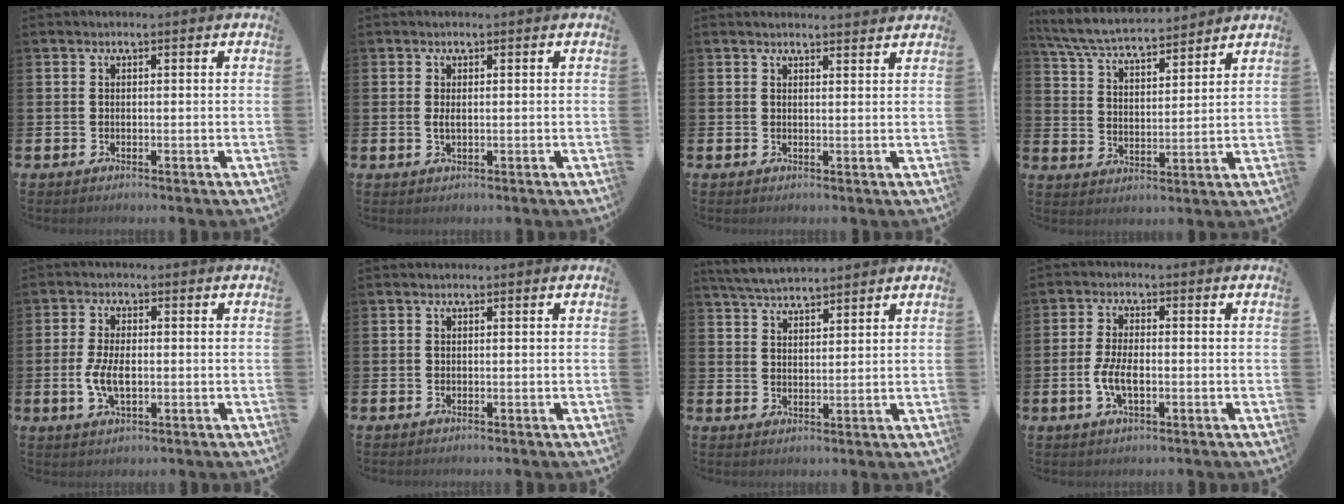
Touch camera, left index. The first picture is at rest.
{"total": 1.1, "force": [0.2, 0.3, 1.0], "torque": [-0.005, -0.004, -0.002]}
{"total": 1.7, "force": [1.7, 0.0, 0.0], "torque": [0.009, -0.012, 0.029]}
{"total": 6.3, "force": [6.0, 0.8, 1.6], "torque": [-0.057, -0.037, 0.104]}
{"total": 4.4, "force": [-0.4, 2.2, 3.8], "torque": [-0.070, 0.000, -0.011]}
{"total": 0.0}
{"total": 4.5, "force": [4.4, 0.3, 0.7], "torque": [-0.031, -0.017, 0.082]}
{"total": 4.5, "force": [-0.9, 2.0, 3.9], "torque": [-0.075, -0.003, -0.020]}